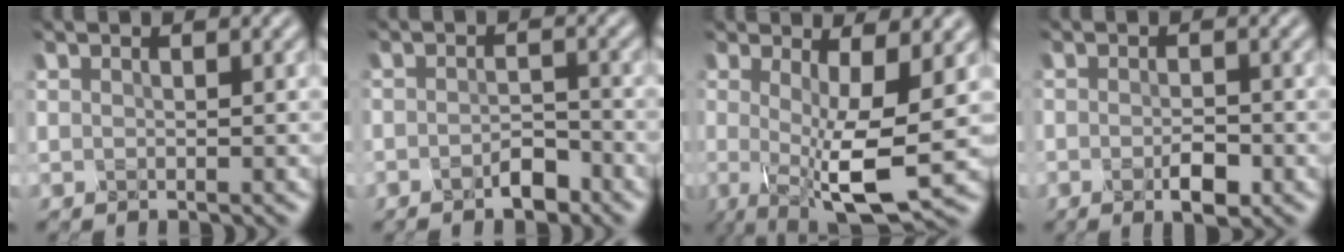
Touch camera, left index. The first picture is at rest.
{"total": 2.6, "force": [-2.1, 1.0, 1.3], "torque": [-0.023, -0.005, -0.037]}
{"total": 8.6, "force": [-1.3, 2.2, 8.2], "torque": [-0.133, -0.012, -0.024]}
{"total": 2.8, "force": [-1.6, 1.0, 2.0], "torque": [-0.039, -0.009, -0.025]}